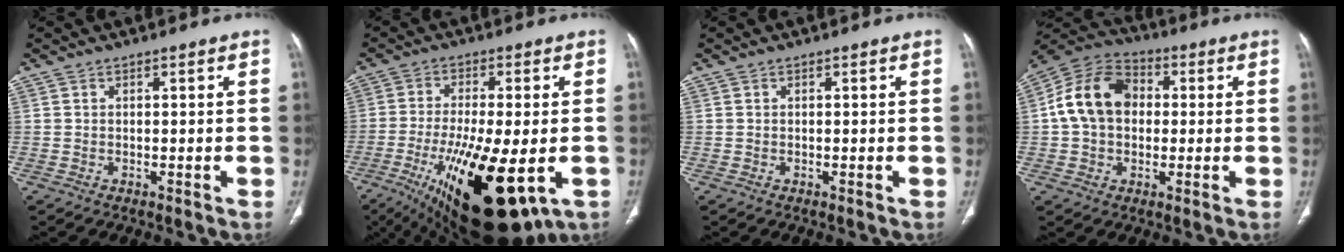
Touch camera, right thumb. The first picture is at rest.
{"total": 22.8, "force": [-7.6, 8.1, 19.9], "torque": [-0.338, -0.027, -0.102]}
{"total": 0.0}
{"total": 13.7, "force": [1.2, 10.3, 8.9], "torque": [-0.146, 0.030, 0.010]}